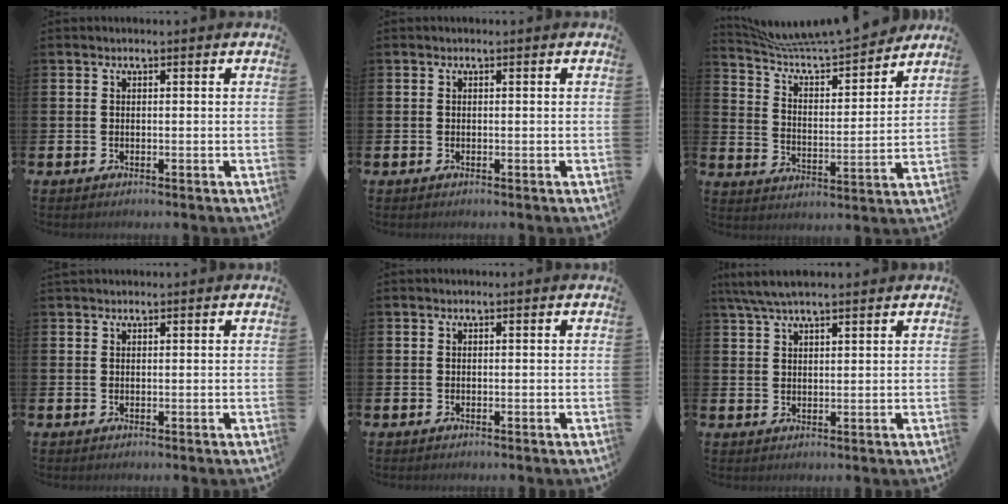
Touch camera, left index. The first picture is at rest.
{"total": 0.0}
{"total": 9.1, "force": [8.7, 0.8, 2.6], "torque": [-0.088, -0.062, 0.152]}
{"total": 0.8, "force": [0.7, 0.2, 0.1], "torque": [0.007, 0.000, 0.012]}
{"total": 0.0}
{"total": 4.8, "force": [4.0, 1.0, 2.5], "torque": [-0.065, -0.001, 0.075]}